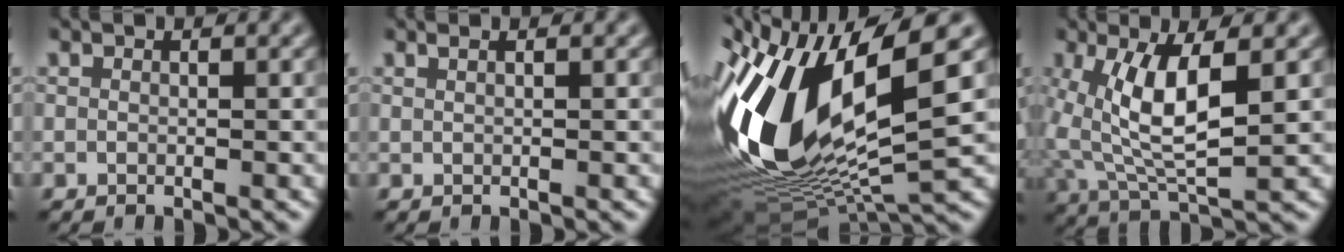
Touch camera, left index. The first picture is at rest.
{"total": 0.7, "force": [0.4, 0.3, 0.5], "torque": [-0.006, -0.004, 0.006]}
{"total": 16.3, "force": [1.9, 7.2, 14.5], "torque": [-0.306, -0.009, 0.046]}
{"total": 6.8, "force": [1.0, 2.4, 6.3], "torque": [-0.135, -0.007, 0.023]}